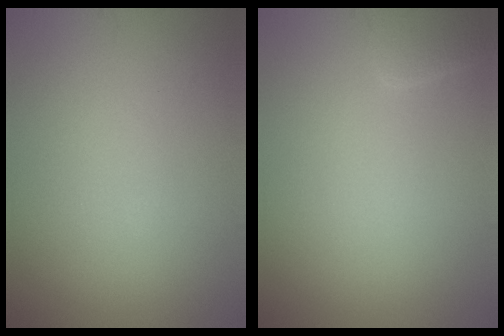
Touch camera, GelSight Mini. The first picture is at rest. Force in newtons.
{"total": 1.7, "press": 1.7, "slide": 0.2}